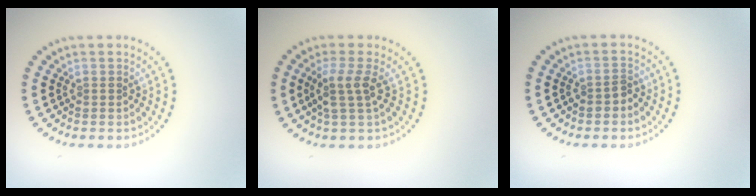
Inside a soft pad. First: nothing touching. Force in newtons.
{"total": 2.6, "press": 2.0, "slide": 1.6}
{"total": 1.1, "press": 1.0, "slide": 0.4}